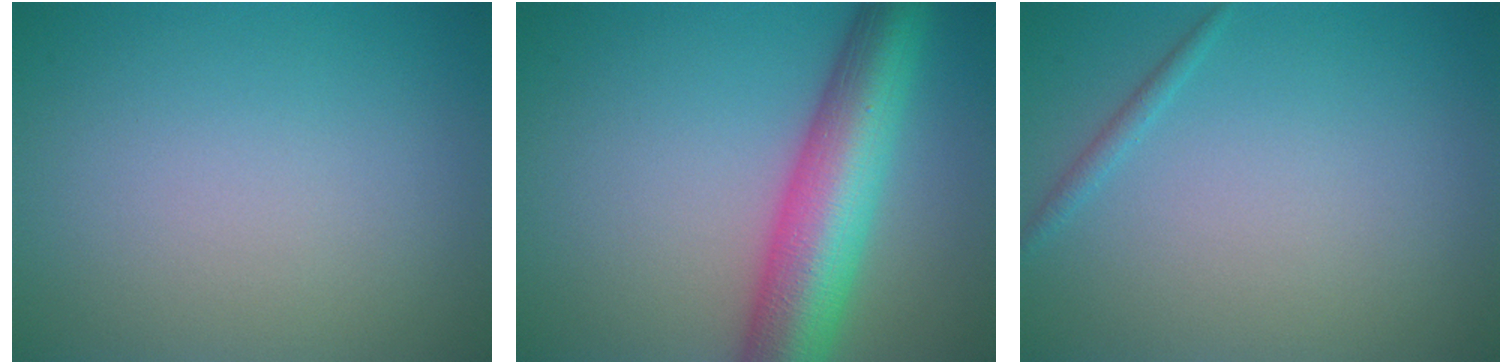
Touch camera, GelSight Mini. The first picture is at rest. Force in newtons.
{"total": 9.3, "press": 9.3, "slide": 0.3}
{"total": 0.8, "press": 0.8, "slide": 0.0}